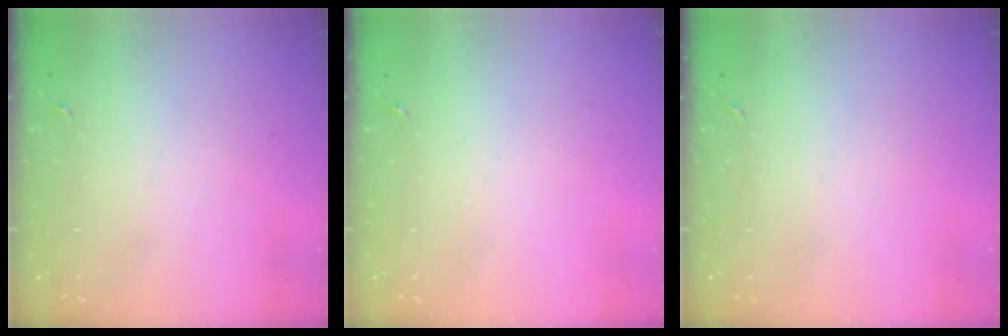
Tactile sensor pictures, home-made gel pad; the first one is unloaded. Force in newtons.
{"total": 0.0}
{"total": 0.0}